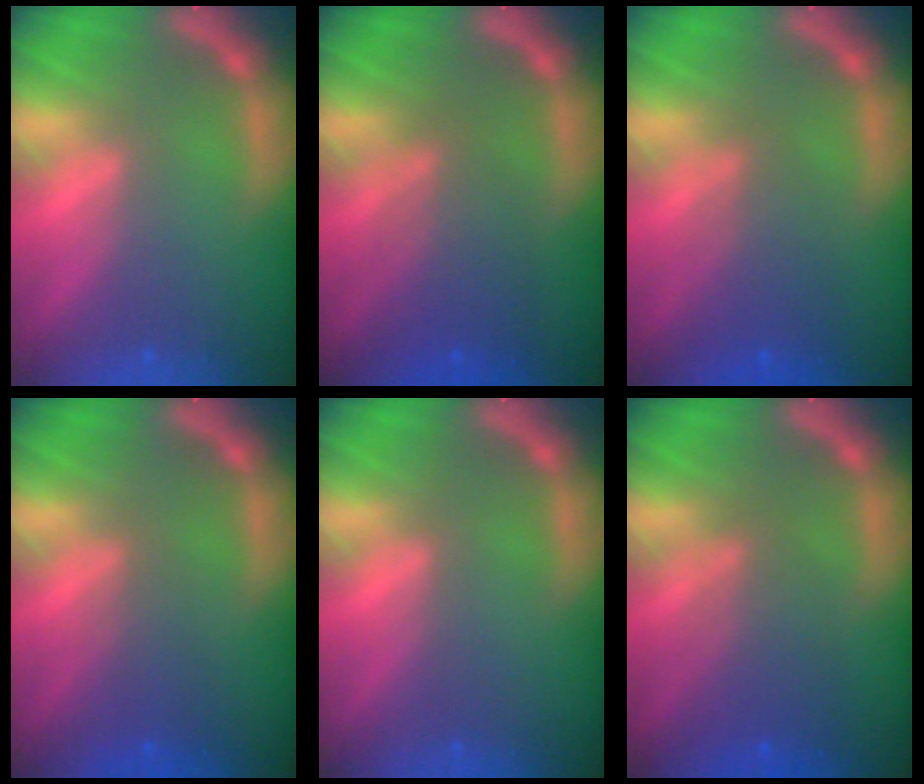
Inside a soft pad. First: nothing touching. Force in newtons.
{"total": 5.0}
{"total": 4.1}
{"total": 2.5}
{"total": 0.0}
{"total": 4.6}